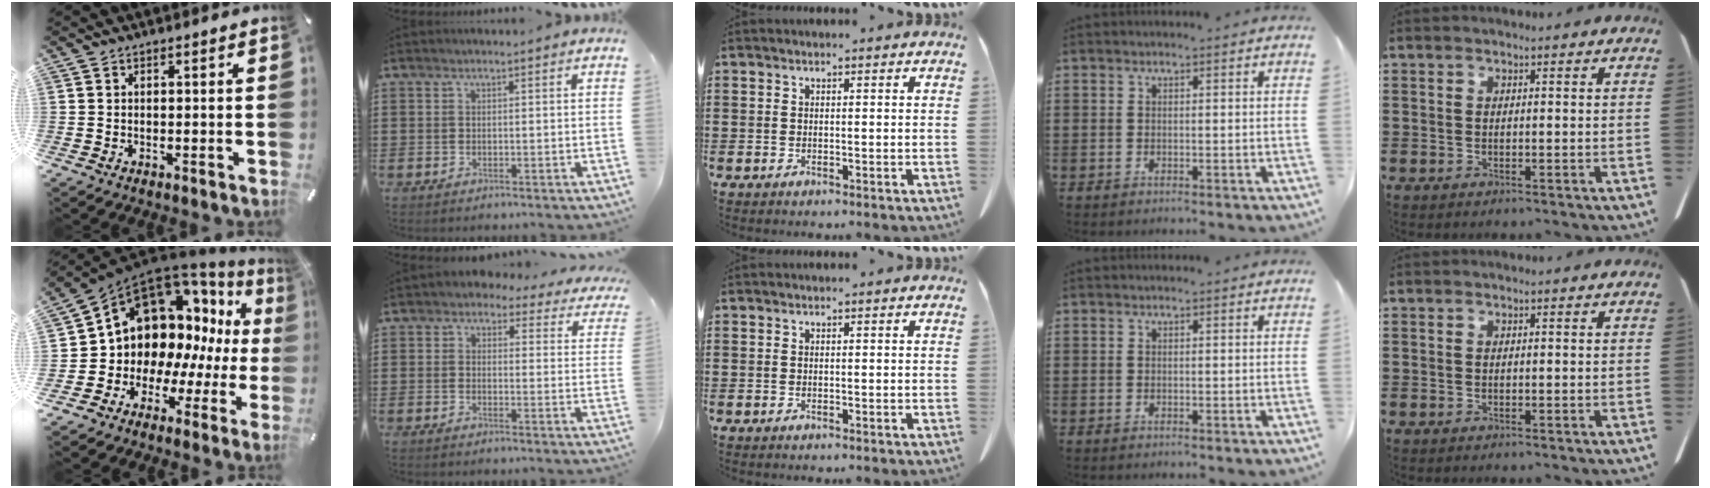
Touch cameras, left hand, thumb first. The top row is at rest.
{"thumb": {"total": 14.1, "force": [5.5, 11.2, 6.6], "torque": [-0.101, -0.079, 0.110]}, "index": {"total": 3.0, "force": [2.7, 1.0, 0.8], "torque": [-0.022, -0.011, 0.046]}}